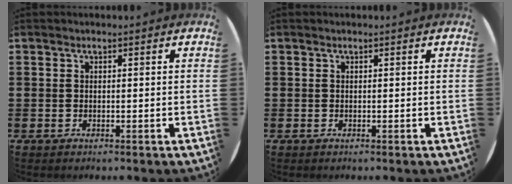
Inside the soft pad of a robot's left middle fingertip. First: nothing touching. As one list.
[{"total": 0.0}]